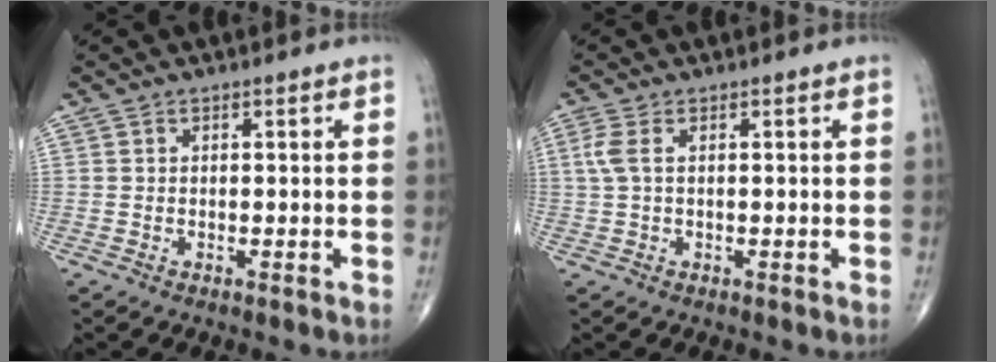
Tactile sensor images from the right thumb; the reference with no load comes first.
{"total": 2.7, "force": [0.6, 1.0, 2.5], "torque": [-0.079, 0.011, 0.017]}